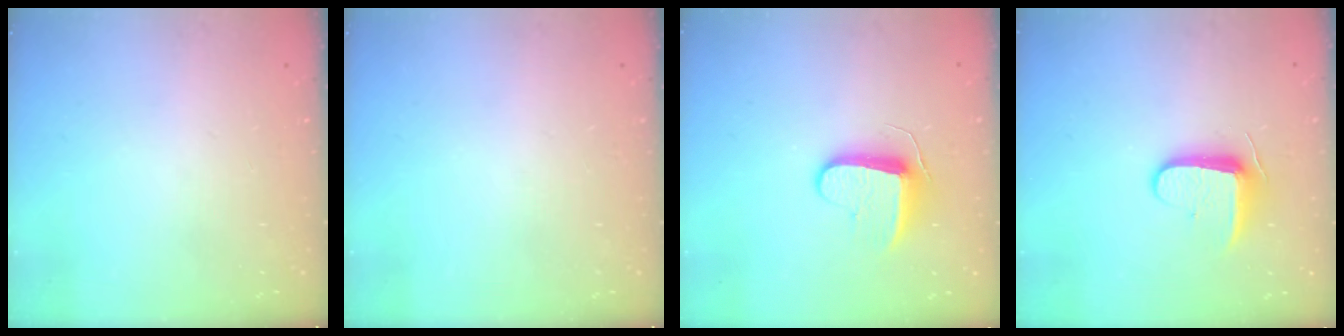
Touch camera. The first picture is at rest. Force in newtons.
{"total": 0.0}
{"total": 9.1, "press": 9.1, "slide": 0.0}
{"total": 8.9, "press": 8.9, "slide": 0.9}